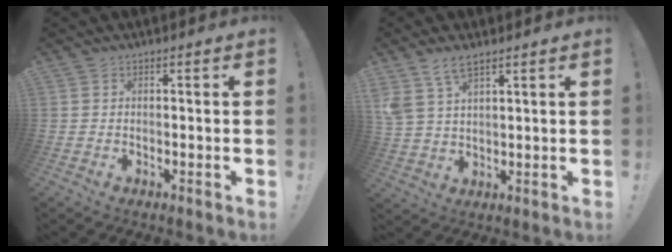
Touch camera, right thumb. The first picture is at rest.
{"total": 6.8, "force": [4.7, 3.1, 3.8], "torque": [-0.067, -0.014, 0.090]}